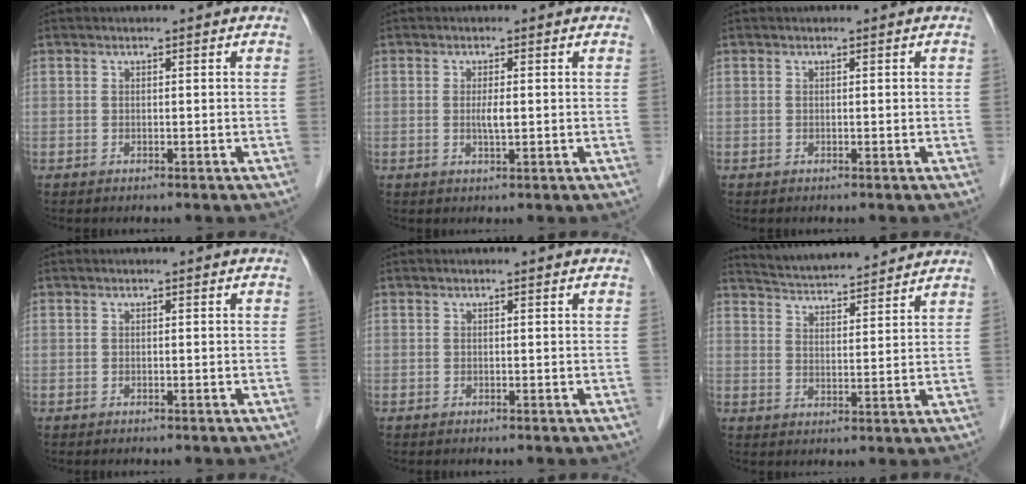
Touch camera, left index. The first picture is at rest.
{"total": 1.8, "force": [0.0, 0.2, 1.8], "torque": [-0.038, -0.001, 0.001]}
{"total": 0.0}
{"total": 0.0}
{"total": 0.8, "force": [0.8, 0.1, 0.2], "torque": [-0.012, 0.009, 0.006]}
{"total": 12.8, "force": [12.2, 1.0, 3.8], "torque": [-0.072, 0.018, 0.184]}